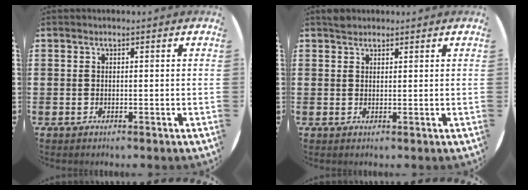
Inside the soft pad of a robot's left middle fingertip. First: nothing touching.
{"total": 1.3, "force": [1.2, 0.4, 0.0], "torque": [0.006, 0.000, 0.021]}